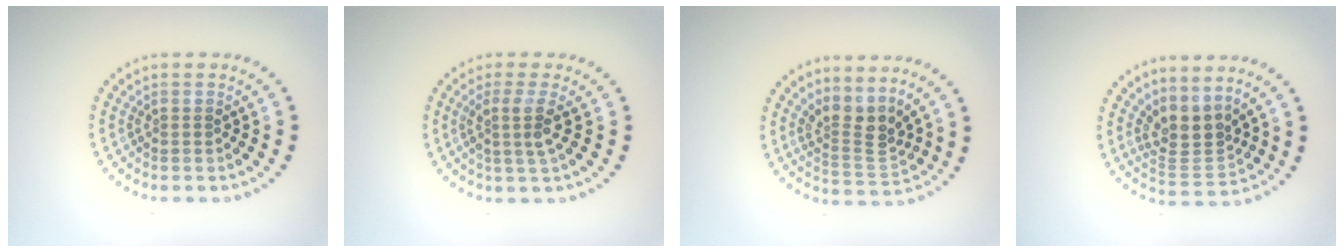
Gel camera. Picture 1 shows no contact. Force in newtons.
{"total": 2.5, "press": 1.9, "slide": 1.6}
{"total": 3.2, "press": 2.4, "slide": 2.1}
{"total": 3.3, "press": 2.5, "slide": 2.2}